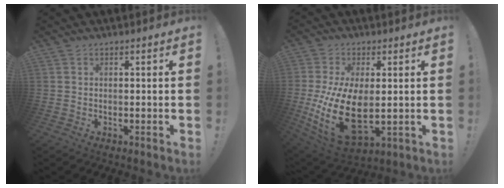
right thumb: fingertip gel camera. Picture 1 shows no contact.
{"total": 19.0, "force": [-1.0, 10.7, 15.8], "torque": [-0.300, -0.012, -0.005]}